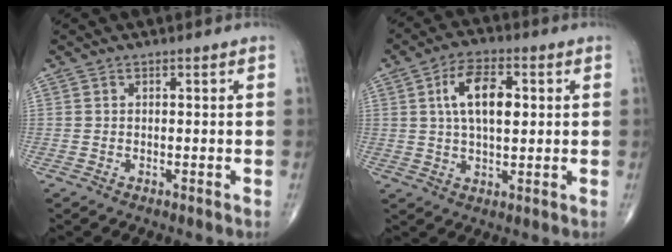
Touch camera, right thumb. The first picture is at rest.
{"total": 10.0, "force": [2.1, 5.0, 8.4], "torque": [-0.137, 0.004, 0.032]}